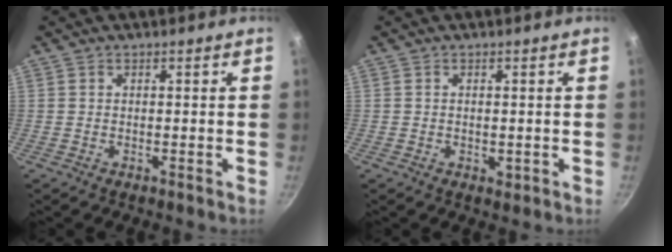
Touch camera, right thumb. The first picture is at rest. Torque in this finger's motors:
{"motor_torque": [-0.29, 0.11, -0.05, 0.49, -0.01]}